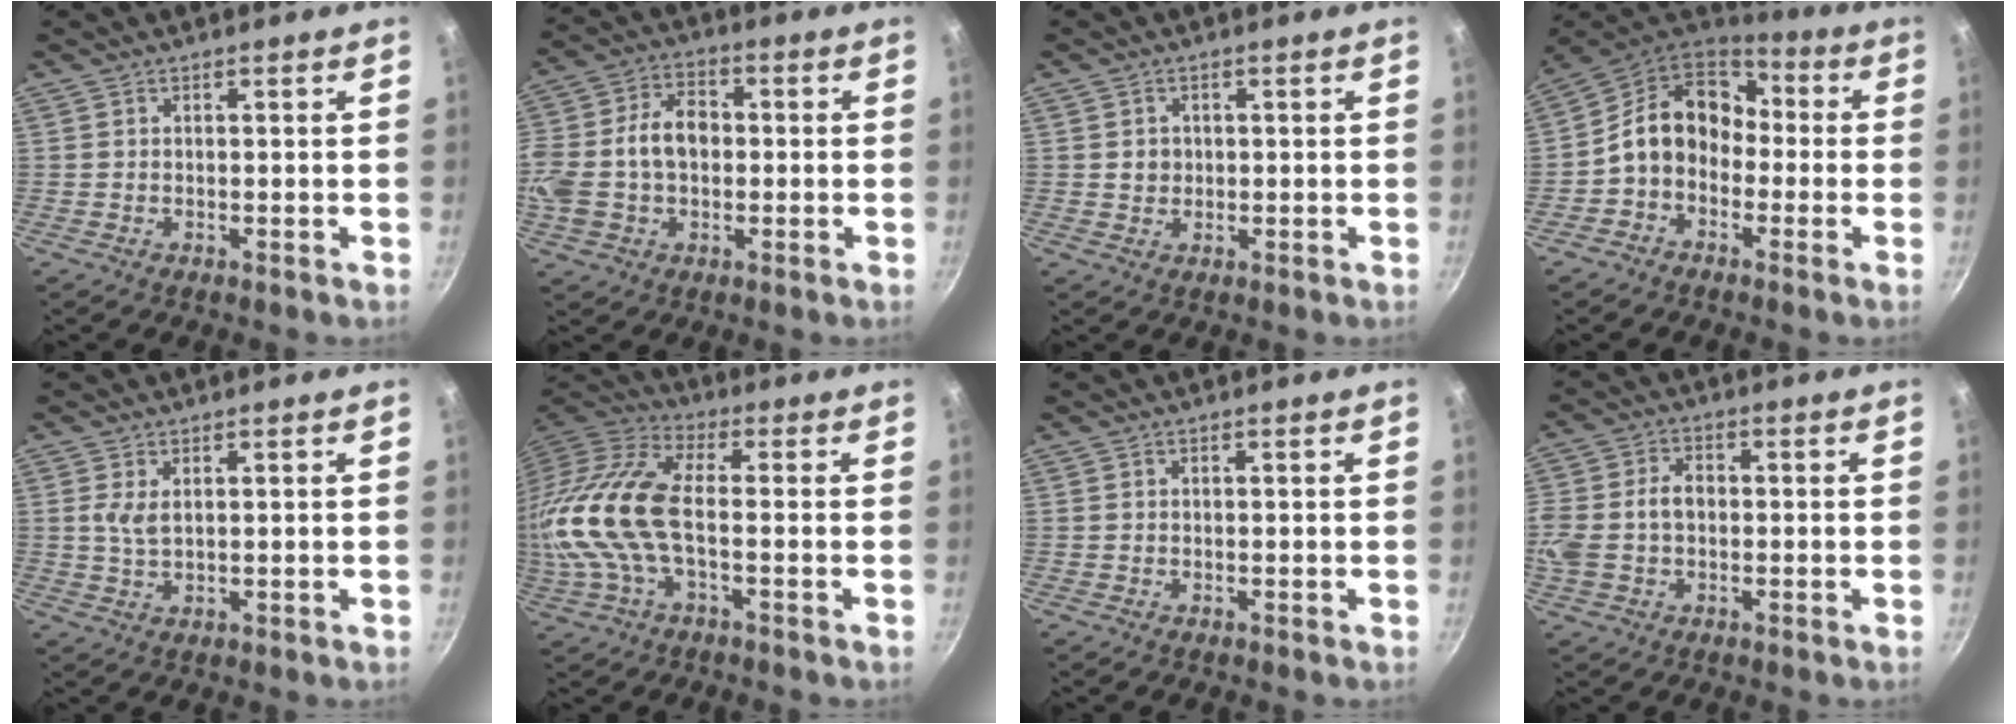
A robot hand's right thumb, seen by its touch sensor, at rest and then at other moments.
{"total": 12.5, "force": [-0.7, 8.8, 8.8], "torque": [-0.173, 0.029, -0.018]}
{"total": 2.2, "force": [0.2, 2.0, 0.8], "torque": [-0.003, 0.004, 0.004]}
{"total": 13.3, "force": [-1.2, 10.5, 8.0], "torque": [-0.105, 0.051, -0.042]}
{"total": 3.1, "force": [0.9, 1.5, 2.5], "torque": [-0.049, -0.006, 0.022]}
{"total": 17.4, "force": [-1.6, 7.9, 15.4], "torque": [-0.334, 0.019, -0.045]}
{"total": 0.0}
{"total": 9.0, "force": [-0.6, 6.3, 6.5], "torque": [-0.130, 0.018, -0.017]}